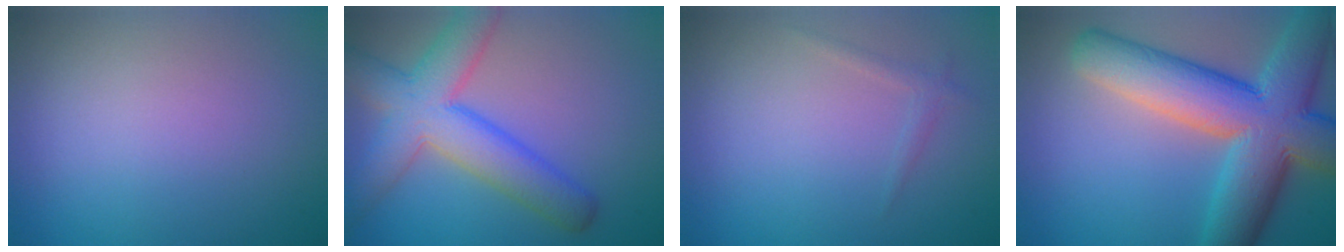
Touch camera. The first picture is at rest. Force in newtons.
{"total": 7.6, "press": 7.6, "slide": 0.4}
{"total": 0.9, "press": 0.9, "slide": 0.0}
{"total": 12.6, "press": 12.5, "slide": 0.6}